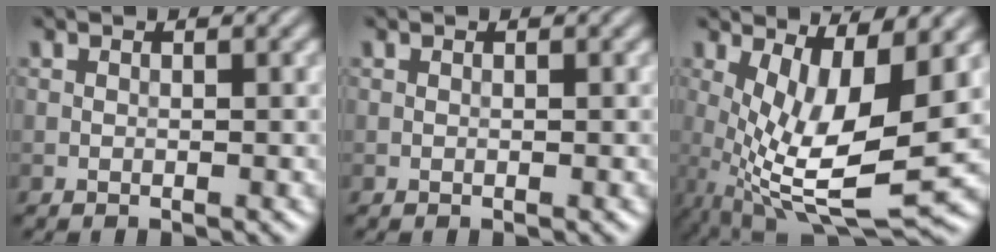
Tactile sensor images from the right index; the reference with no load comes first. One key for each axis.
{"total": 0.0}
{"total": 9.8, "fx": 0.1, "fy": 3.1, "fz": 9.3, "tx": -0.182, "ty": -0.021, "tz": 0.010}